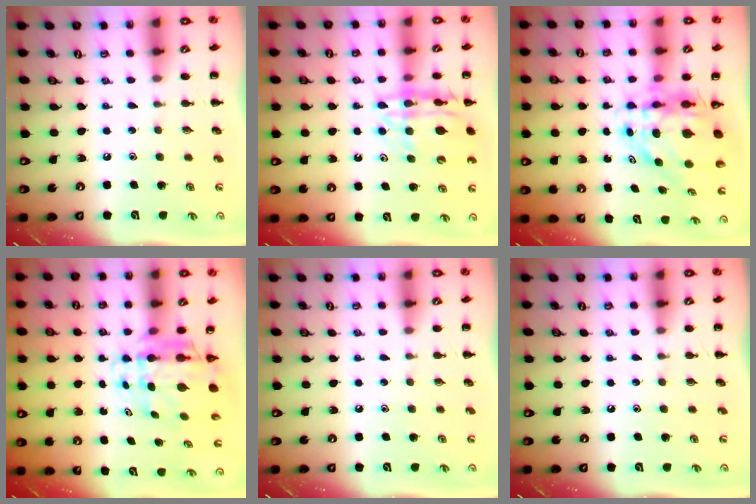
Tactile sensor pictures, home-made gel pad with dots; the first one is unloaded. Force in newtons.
{"total": 14.9, "press": 14.4, "slide": 3.5}
{"total": 9.2, "press": 8.8, "slide": 2.7}
{"total": 7.2, "press": 6.9, "slide": 2.0}
{"total": 0.0}
{"total": 0.0}